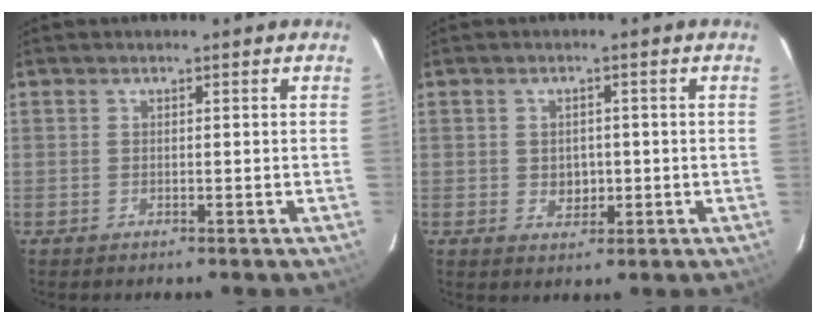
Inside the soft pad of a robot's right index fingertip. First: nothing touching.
{"total": 3.3, "force": [-0.4, 2.8, 1.7], "torque": [-0.027, 0.001, -0.001]}